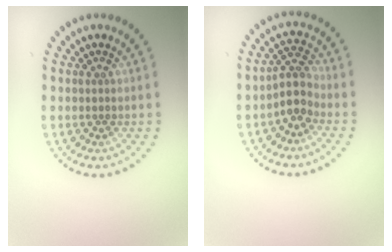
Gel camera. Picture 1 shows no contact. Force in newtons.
{"total": 2.7, "press": 2.3, "slide": 1.5}